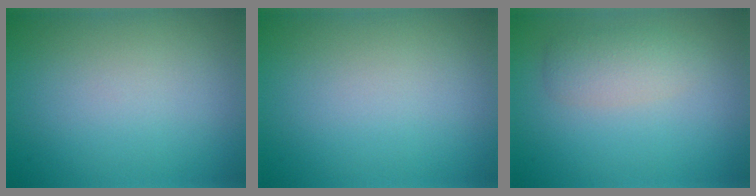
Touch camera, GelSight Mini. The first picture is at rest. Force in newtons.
{"total": 0.0}
{"total": 2.3, "press": 2.3, "slide": 0.1}